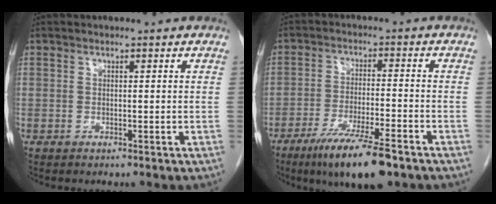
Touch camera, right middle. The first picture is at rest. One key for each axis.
{"total": 10.9, "fx": -7.4, "fy": 1.3, "fz": 7.8, "tx": -0.139, "ty": -0.026, "tz": -0.124}